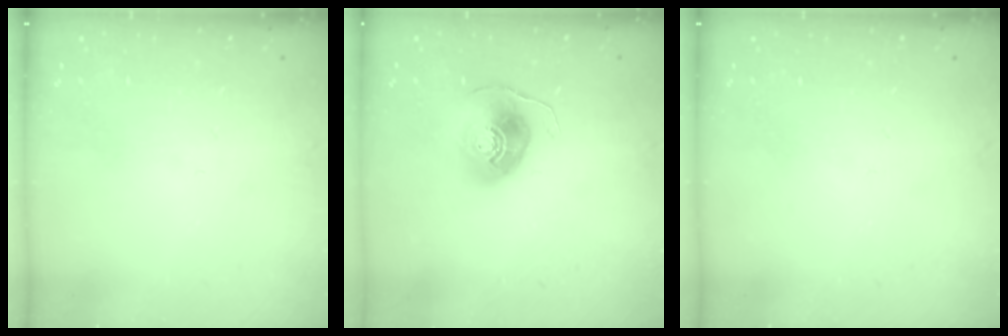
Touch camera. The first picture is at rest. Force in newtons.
{"total": 8.5, "press": 8.4, "slide": 1.2}
{"total": 0.0}